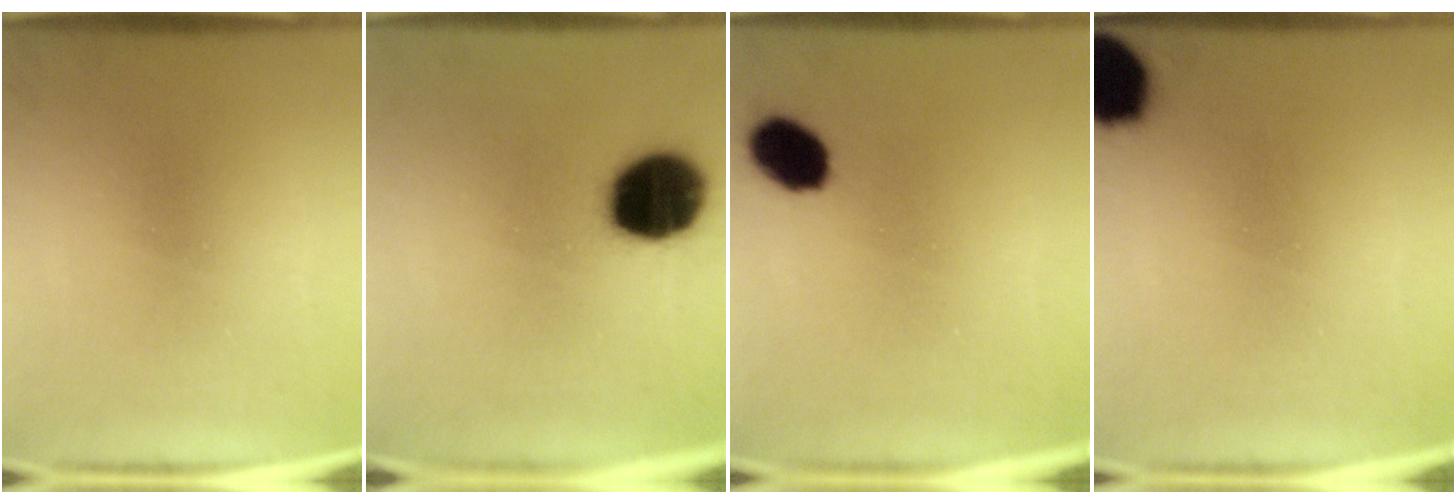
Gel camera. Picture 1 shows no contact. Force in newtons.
{"total": 18.2}
{"total": 8.4}
{"total": 14.0}